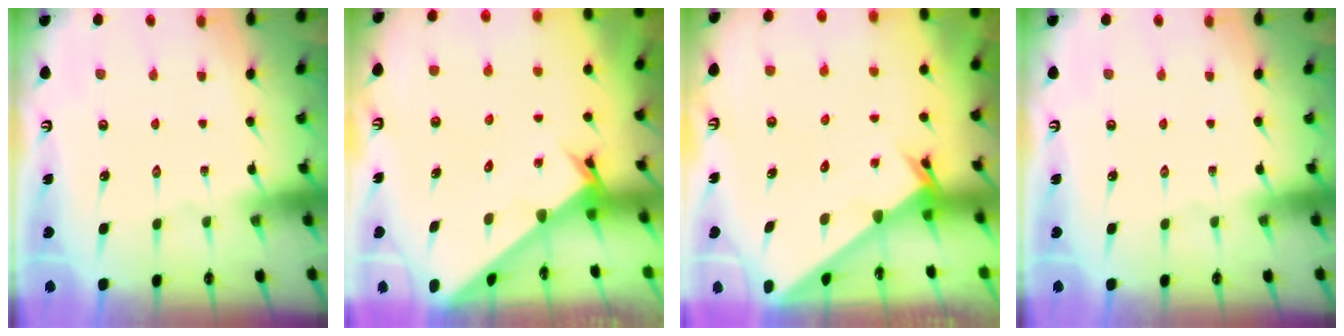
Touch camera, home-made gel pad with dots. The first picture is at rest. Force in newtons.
{"total": 2.6, "press": 2.6, "slide": 0.3}
{"total": 1.3, "press": 1.3, "slide": 0.1}
{"total": 0.0}